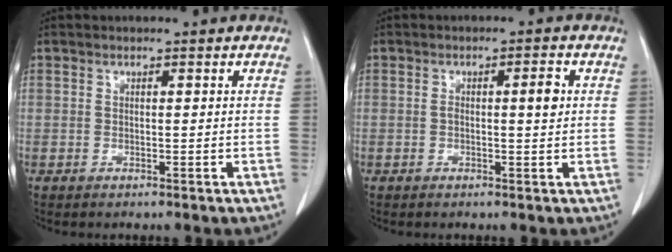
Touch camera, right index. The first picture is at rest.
{"total": 3.0, "force": [0.3, 0.5, 2.9], "torque": [-0.051, 0.007, 0.006]}